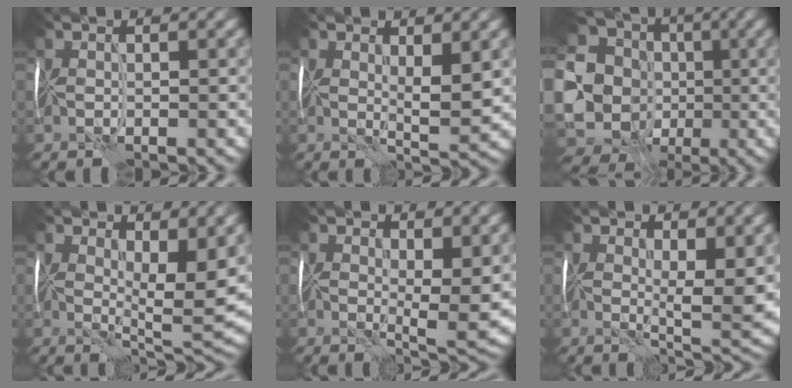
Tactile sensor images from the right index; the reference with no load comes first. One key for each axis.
{"total": 2.7, "fx": 0.9, "fy": 0.6, "fz": 2.4, "tx": -0.040, "ty": -0.002, "tz": 0.017}
{"total": 16.1, "fx": -1.7, "fy": 14.9, "fz": 5.9, "tx": -0.164, "ty": 0.008, "tz": -0.042}
{"total": 7.3, "fx": 2.5, "fy": 2.7, "fz": 6.3, "tx": -0.094, "ty": -0.009, "tz": 0.045}
{"total": 5.5, "fx": 1.3, "fy": 2.1, "fz": 4.9, "tx": -0.078, "ty": -0.011, "tz": 0.023}
{"total": 6.6, "fx": 1.5, "fy": 2.5, "fz": 5.9, "tx": -0.086, "ty": -0.014, "tz": 0.031}